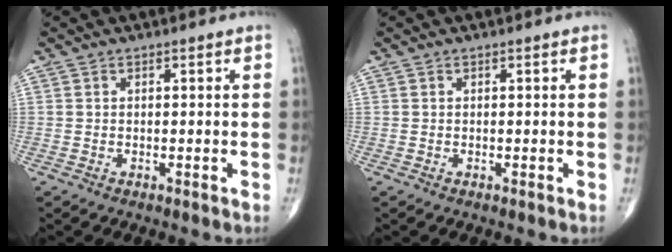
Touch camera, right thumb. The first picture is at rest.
{"total": 0.0}